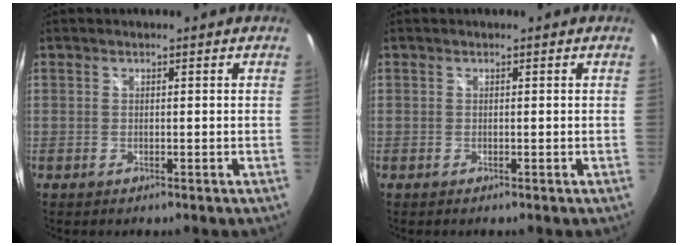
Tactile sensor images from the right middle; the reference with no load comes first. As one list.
[{"total": 0.0}]